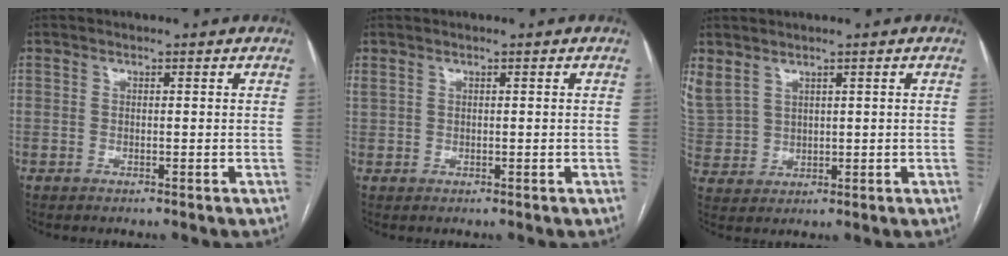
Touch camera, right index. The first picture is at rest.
{"total": 1.3, "force": [0.7, 0.7, 0.8], "torque": [-0.031, 0.017, 0.028]}
{"total": 9.0, "force": [5.0, 6.3, 4.1], "torque": [-0.128, 0.014, 0.124]}